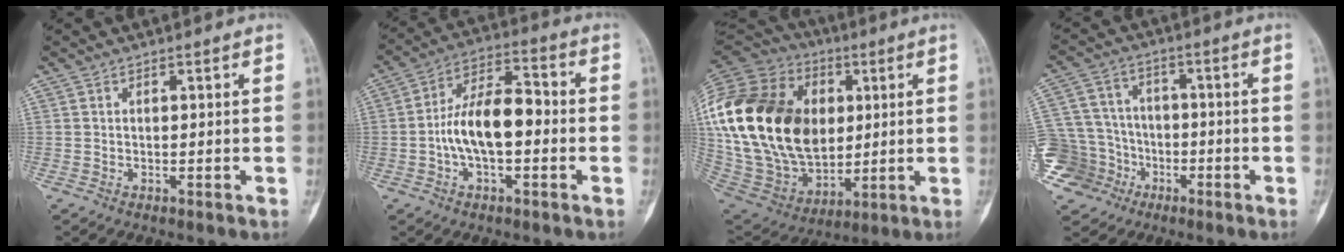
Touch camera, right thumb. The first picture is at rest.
{"total": 12.5, "force": [-1.7, 6.2, 10.7], "torque": [-0.186, 0.042, -0.038]}
{"total": 36.0, "force": [4.7, 24.6, 25.8], "torque": [-0.539, 0.022, 0.102]}
{"total": 14.5, "force": [-6.4, 12.3, 4.4], "torque": [-0.093, 0.043, -0.108]}